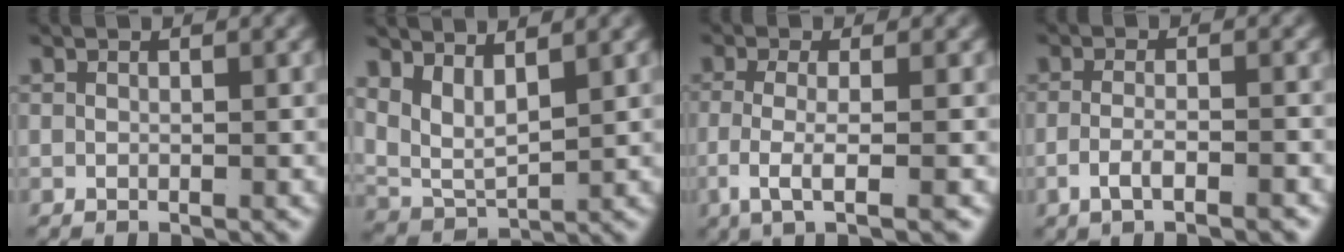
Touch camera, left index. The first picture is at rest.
{"total": 6.5, "force": [1.7, 5.1, 3.7], "torque": [-0.095, -0.024, 0.032]}
{"total": 4.6, "force": [-1.4, 1.0, 4.2], "torque": [-0.087, -0.018, -0.014]}
{"total": 2.7, "force": [-1.9, 0.3, 1.9], "torque": [-0.035, -0.014, -0.029]}